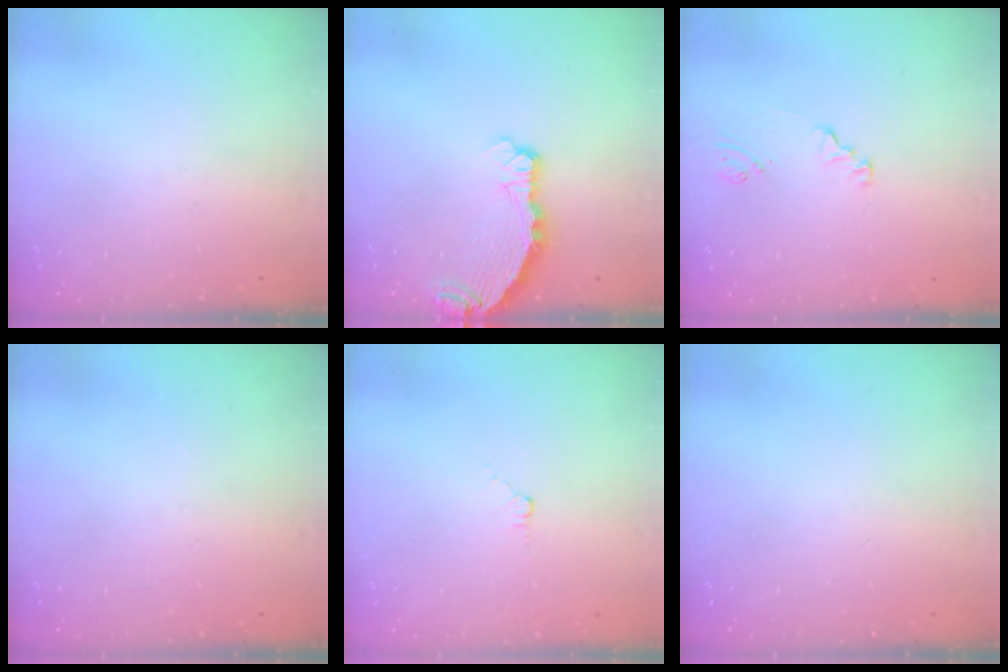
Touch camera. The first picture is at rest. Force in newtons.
{"total": 4.8, "press": 4.7, "slide": 0.5}
{"total": 1.5, "press": 1.5, "slide": 0.1}
{"total": 0.0}
{"total": 3.9, "press": 3.8, "slide": 0.5}
{"total": 0.0}